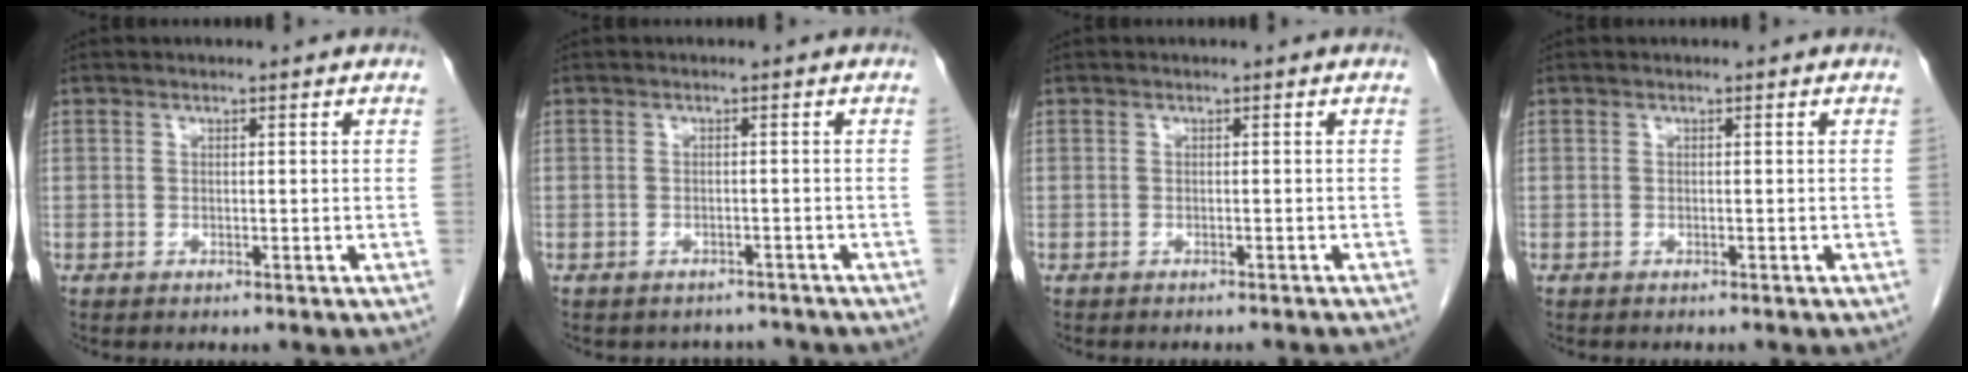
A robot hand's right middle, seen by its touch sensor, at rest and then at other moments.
{"total": 4.1, "force": [-3.7, 1.8, -0.1], "torque": [0.004, 0.007, -0.044]}
{"total": 3.1, "force": [-3.0, 0.3, 0.7], "torque": [-0.012, -0.010, -0.034]}
{"total": 0.6, "force": [-0.5, 0.1, 0.2], "torque": [-0.005, -0.001, -0.008]}